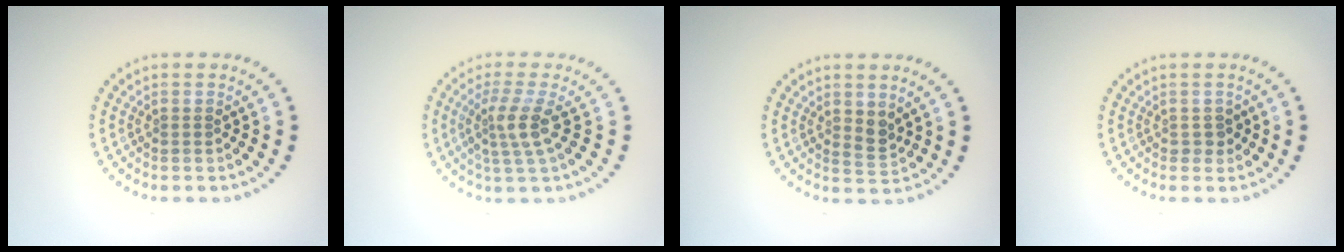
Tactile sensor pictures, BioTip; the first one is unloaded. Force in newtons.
{"total": 2.8, "press": 2.2, "slide": 1.7}
{"total": 1.4, "press": 1.3, "slide": 0.7}
{"total": 1.1, "press": 1.1, "slide": 0.3}